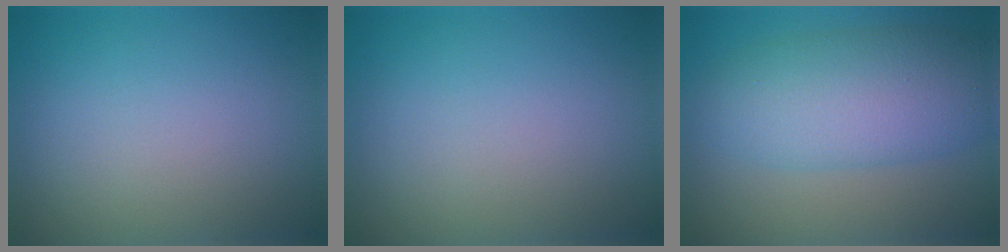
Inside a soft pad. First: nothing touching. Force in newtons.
{"total": 0.0}
{"total": 7.2, "press": 7.2, "slide": 0.2}